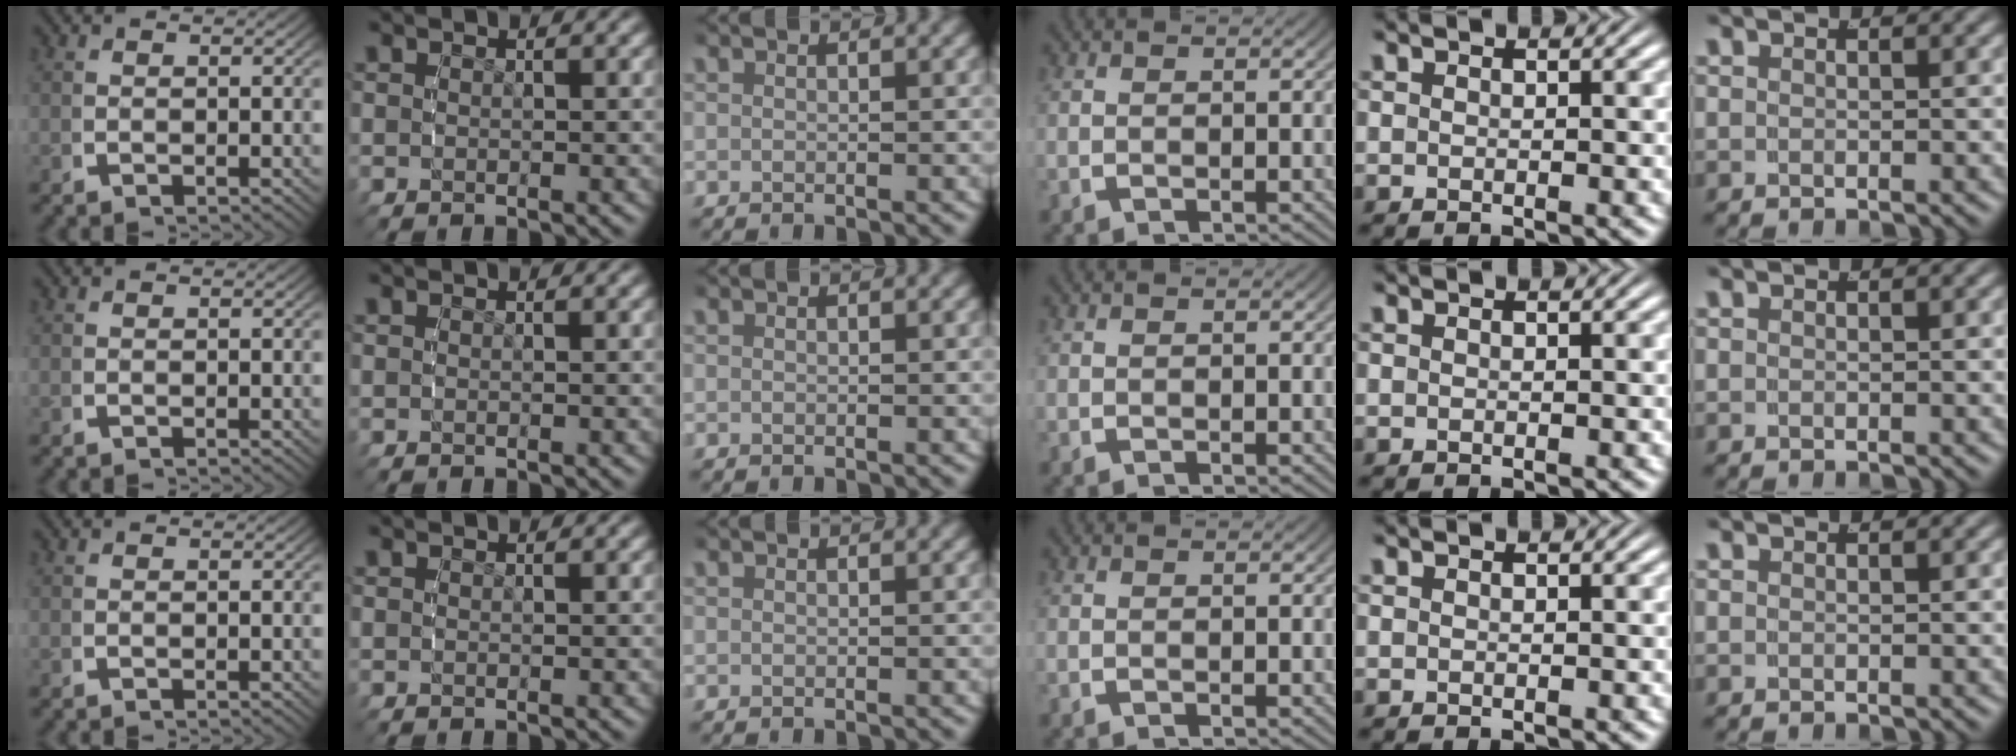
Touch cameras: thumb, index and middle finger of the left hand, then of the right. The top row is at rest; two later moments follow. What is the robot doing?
{"motion": "reach", "object": "dispenser bottle"}